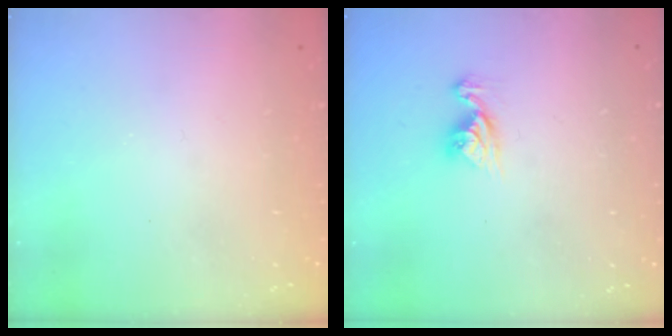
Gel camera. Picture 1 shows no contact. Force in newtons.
{"total": 8.2, "press": 8.2, "slide": 0.8}